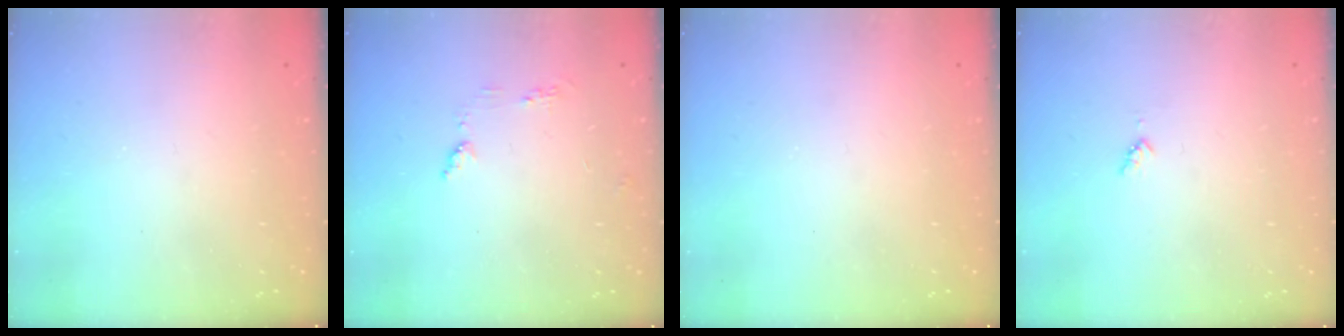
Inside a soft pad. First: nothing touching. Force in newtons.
{"total": 5.3, "press": 5.2, "slide": 0.6}
{"total": 0.0}
{"total": 3.4, "press": 3.3, "slide": 0.4}